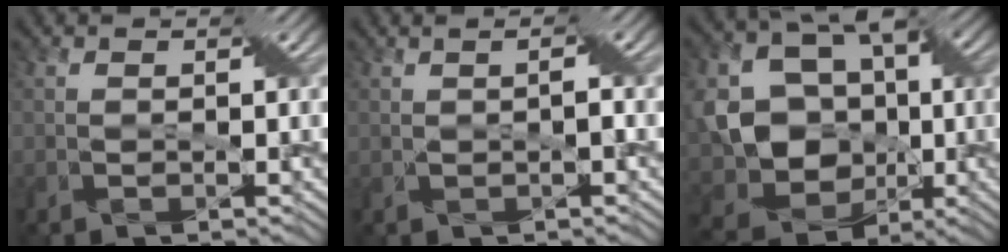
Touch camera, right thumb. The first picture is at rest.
{"total": 1.3, "force": [0.3, 0.1, 1.3], "torque": [-0.017, -0.002, 0.007]}
{"total": 15.6, "force": [-1.4, 12.7, 8.9], "torque": [-0.211, -0.004, -0.029]}